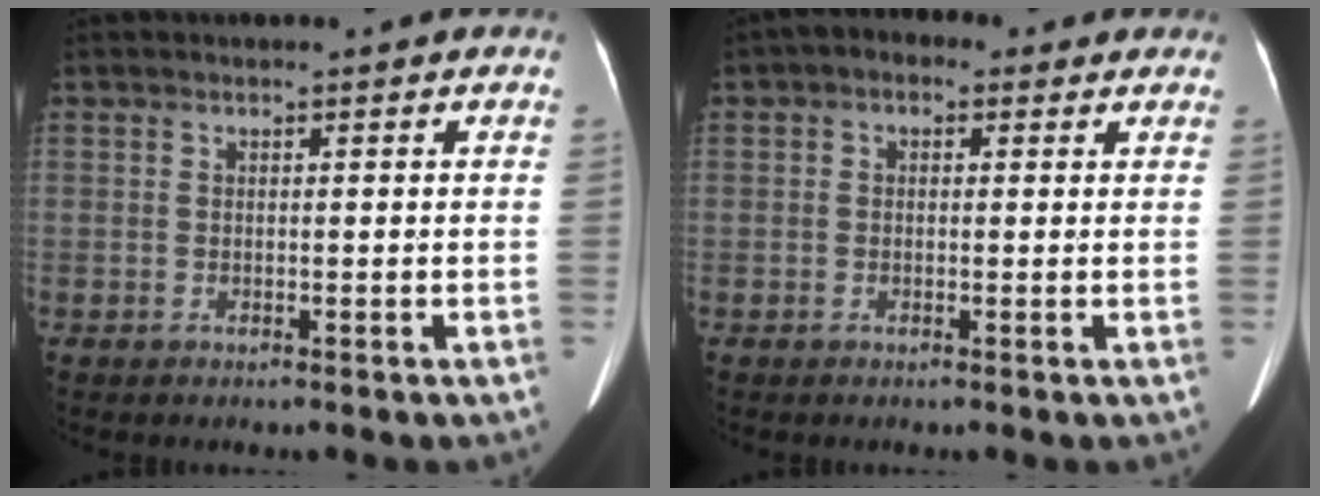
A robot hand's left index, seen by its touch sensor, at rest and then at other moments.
{"total": 3.5, "force": [1.6, 2.2, 2.2], "torque": [-0.032, 0.027, 0.016]}